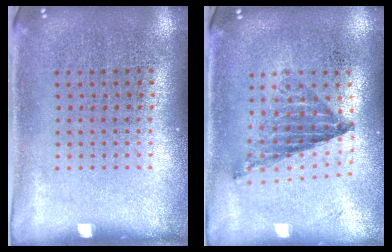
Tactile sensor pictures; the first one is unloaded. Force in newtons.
{"total": 0.7, "press": 0.7, "slide": 0.1}